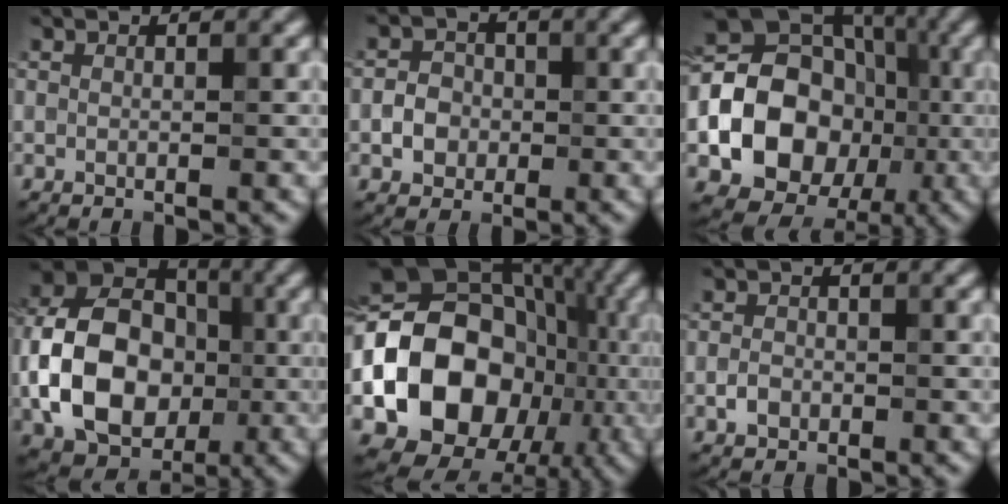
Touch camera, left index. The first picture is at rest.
{"total": 2.5, "force": [-0.5, 2.2, 1.1], "torque": [-0.013, 0.002, -0.015]}
{"total": 14.8, "force": [-2.6, 12.3, 7.7], "torque": [-0.120, -0.014, -0.066]}
{"total": 11.3, "force": [-1.9, 8.4, 7.2], "torque": [-0.137, 0.005, -0.039]}
{"total": 15.7, "force": [-3.6, 12.5, 8.9], "torque": [-0.158, -0.004, -0.069]}
{"total": 1.4, "force": [-0.5, 1.1, 0.7], "torque": [-0.010, 0.000, -0.013]}